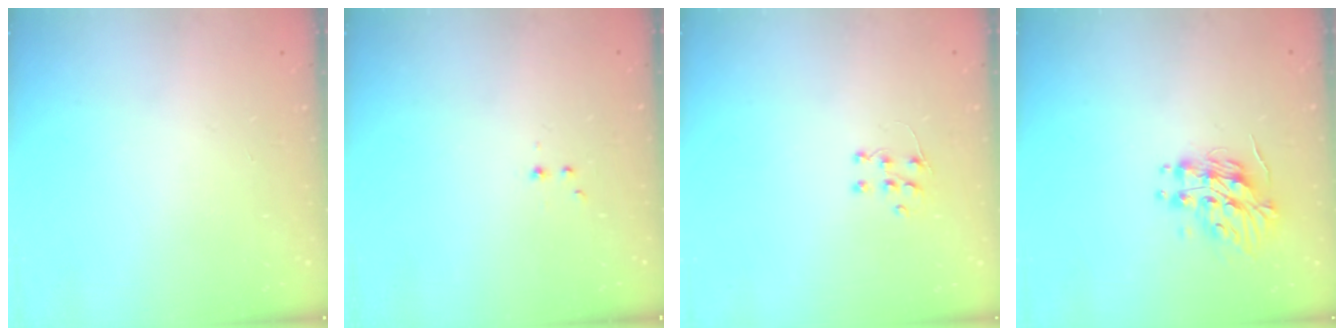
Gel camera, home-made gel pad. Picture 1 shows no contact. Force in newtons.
{"total": 2.2, "press": 1.9, "slide": 1.0}
{"total": 5.7, "press": 5.6, "slide": 0.4}
{"total": 12.2, "press": 12.1, "slide": 1.2}